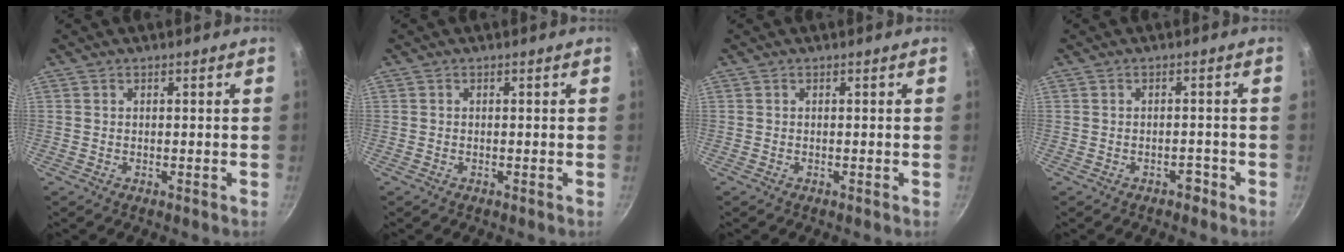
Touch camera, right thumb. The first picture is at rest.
{"total": 0.0}
{"total": 0.0}
{"total": 1.7, "force": [-1.2, 1.0, 0.6], "torque": [0.006, 0.021, -0.008]}